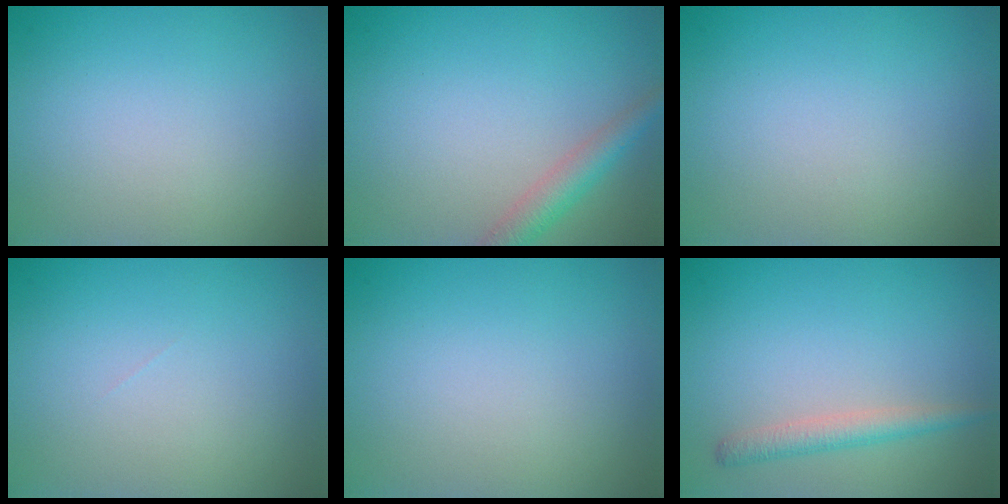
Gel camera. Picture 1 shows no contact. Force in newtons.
{"total": 2.7, "press": 2.7, "slide": 0.2}
{"total": 0.0}
{"total": 0.0}
{"total": 0.0}
{"total": 2.1, "press": 2.1, "slide": 0.1}